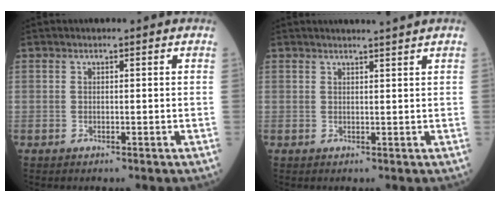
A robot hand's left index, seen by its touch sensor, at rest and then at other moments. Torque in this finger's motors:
{"motor_torque": [0.24, -0.41, 0.06, 0.05]}